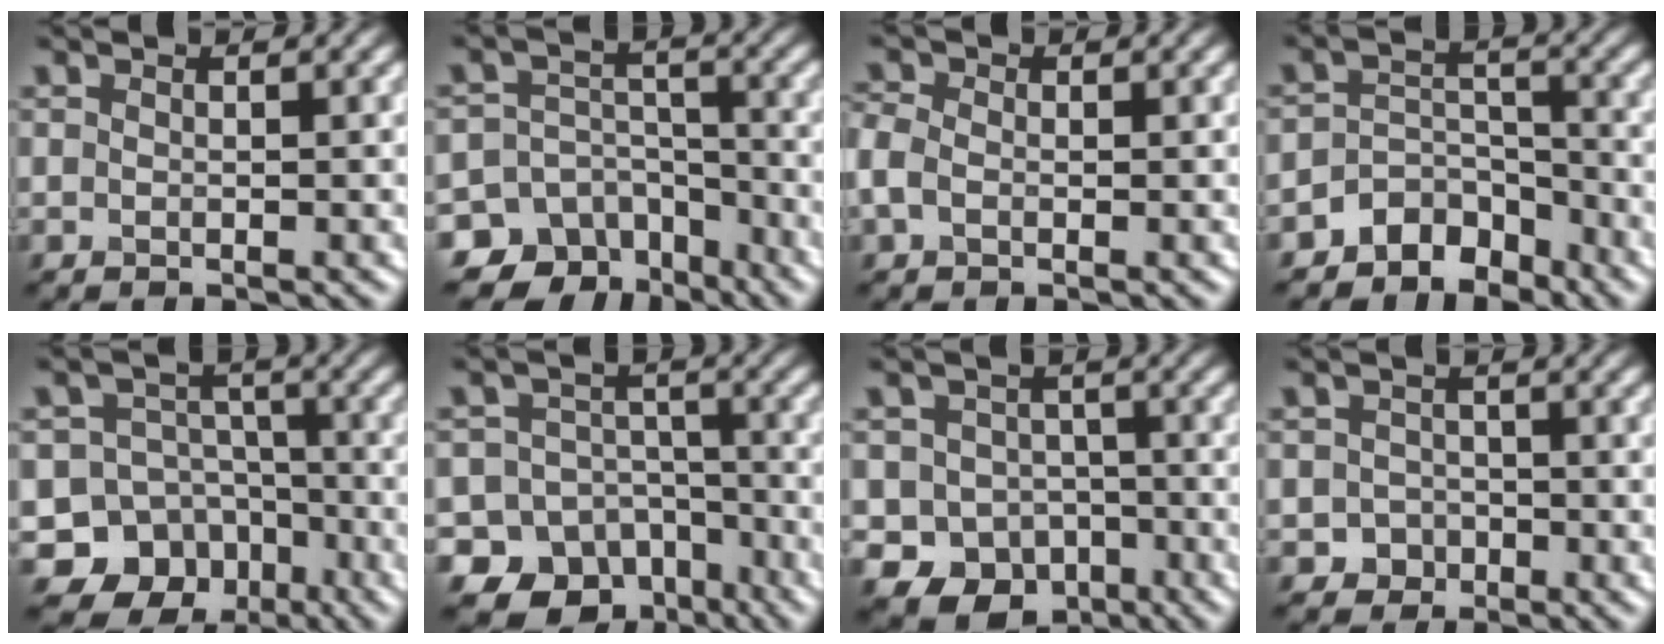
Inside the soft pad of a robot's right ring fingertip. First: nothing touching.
{"total": 10.6, "force": [-7.3, 7.4, 2.0], "torque": [-0.025, -0.006, -0.120]}
{"total": 1.8, "force": [-0.3, 1.4, 1.2], "torque": [-0.030, 0.006, -0.016]}
{"total": 4.4, "force": [-3.5, 2.4, 1.1], "torque": [-0.001, 0.002, -0.064]}
{"total": 12.0, "force": [-6.6, 9.6, 2.6], "torque": [-0.038, -0.026, -0.120]}
{"total": 13.2, "force": [-8.3, 9.7, 3.0], "torque": [-0.043, -0.032, -0.135]}
{"total": 8.1, "force": [-3.8, 6.6, 2.7], "torque": [-0.019, -0.017, -0.071]}
{"total": 1.8, "force": [-0.7, 1.6, 0.2], "torque": [0.008, 0.002, -0.016]}